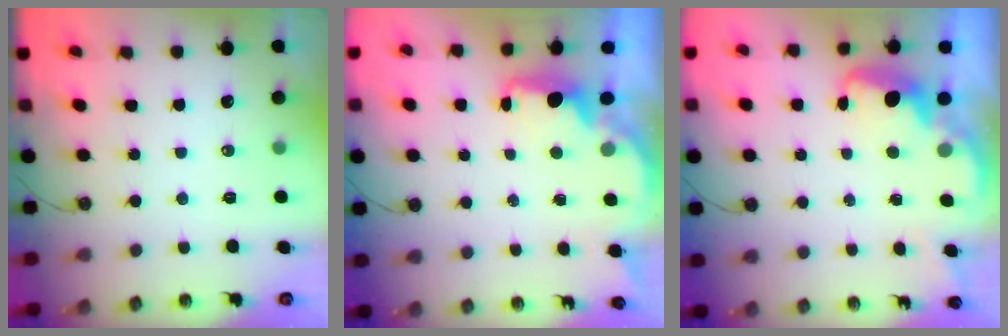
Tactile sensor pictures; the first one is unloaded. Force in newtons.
{"total": 2.1, "press": 2.0, "slide": 0.5}
{"total": 2.6, "press": 2.6, "slide": 0.5}